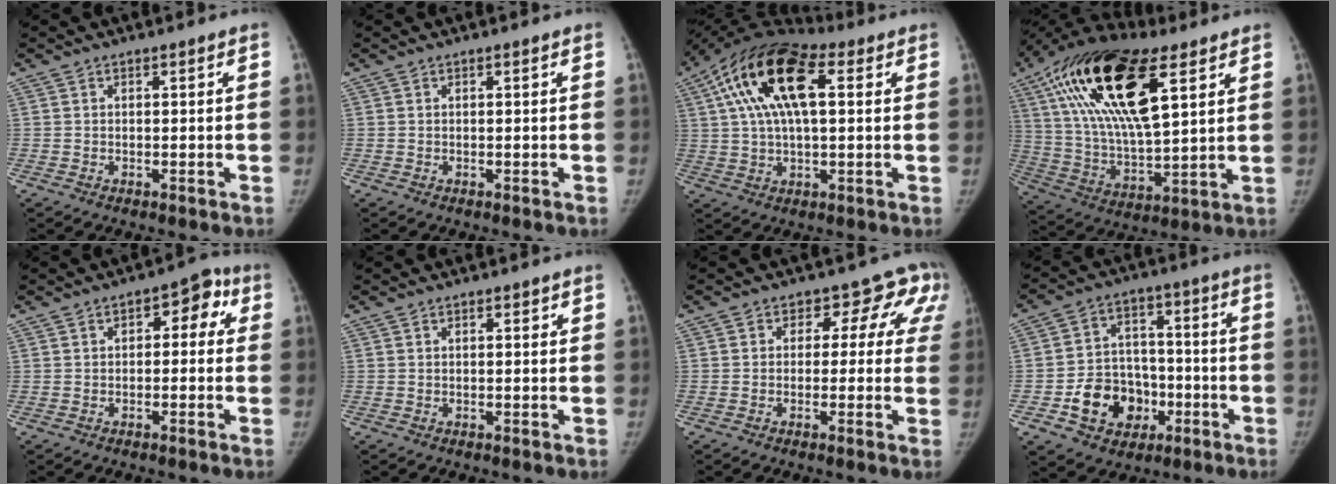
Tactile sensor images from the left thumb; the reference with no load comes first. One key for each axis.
{"total": 0.0}
{"total": 18.0, "fx": 5.2, "fy": 8.5, "fz": 15.0, "tx": -0.277, "ty": 0.027, "tz": 0.082}
{"total": 26.8, "fx": 11.4, "fy": 10.7, "fz": 21.8, "tx": -0.408, "ty": -0.009, "tz": 0.202}
{"total": 5.8, "fx": 1.0, "fy": 3.6, "fz": 4.5, "tx": -0.022, "ty": 0.021, "tz": 0.001}
{"total": 0.8, "fx": 0.4, "fy": 0.3, "fz": 0.6, "tx": -0.005, "ty": 0.001, "tz": 0.004}
{"total": 8.7, "fx": 2.9, "fy": 6.5, "fz": 5.0, "tx": 0.005, "ty": 0.008, "tz": 0.017}
{"total": 13.8, "fx": -5.0, "fy": 11.1, "fz": 6.5, "tx": -0.059, "ty": 0.044, "tz": -0.074}